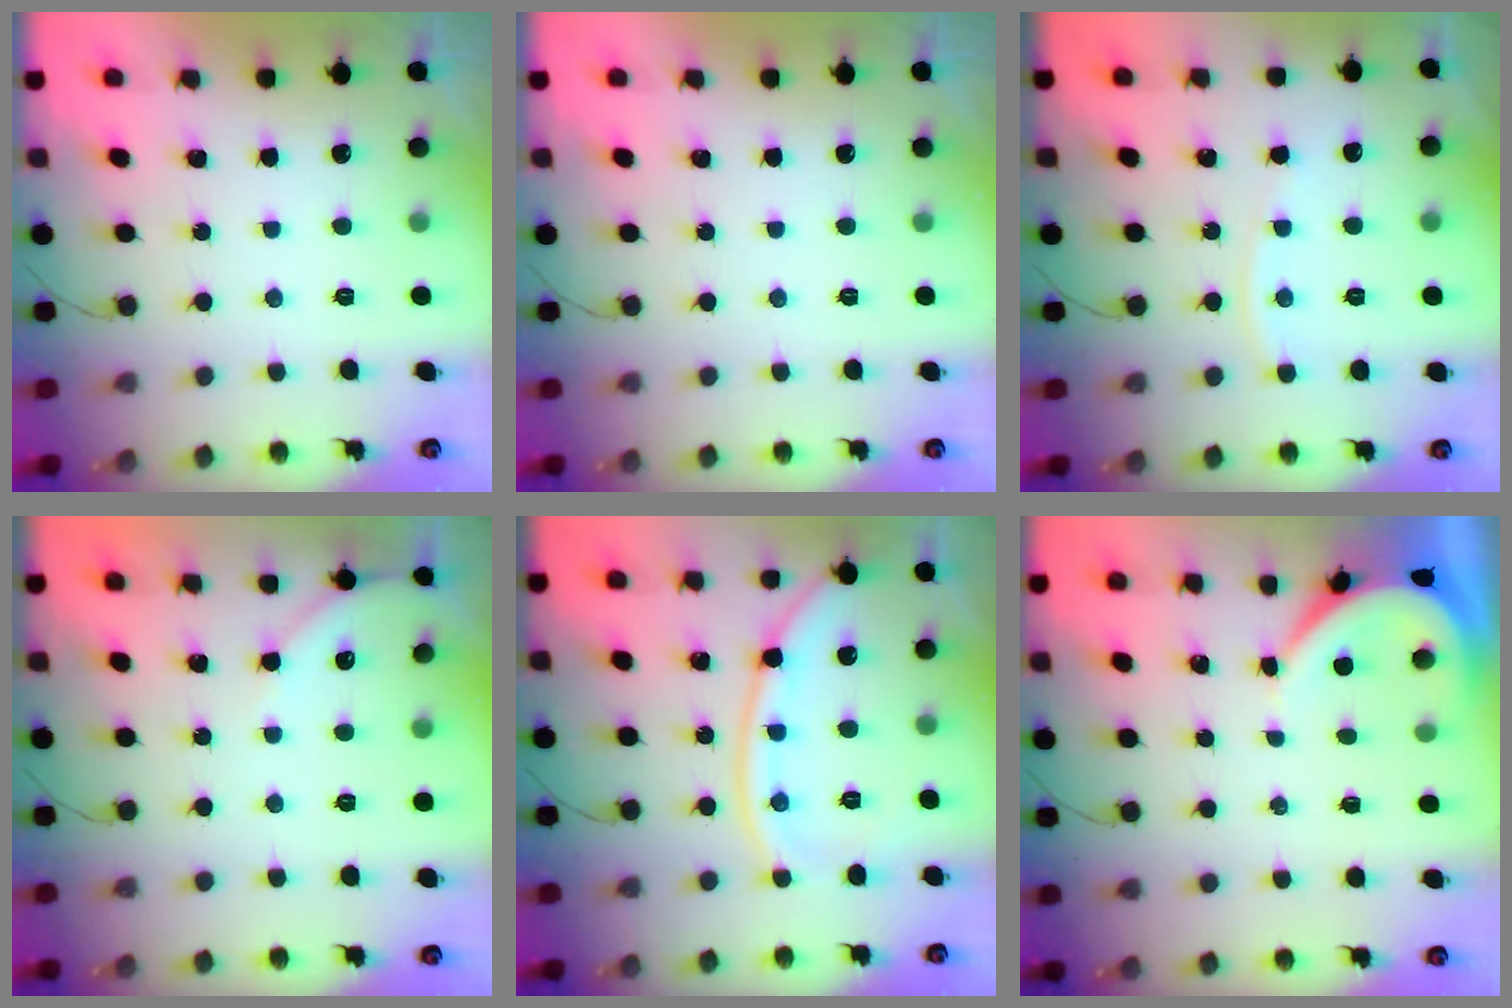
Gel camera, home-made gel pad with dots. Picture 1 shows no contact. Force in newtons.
{"total": 0.0}
{"total": 4.3, "press": 4.3, "slide": 0.5}
{"total": 4.7, "press": 4.7, "slide": 0.7}
{"total": 12.8, "press": 12.8, "slide": 0.9}
{"total": 3.9, "press": 3.9, "slide": 0.4}